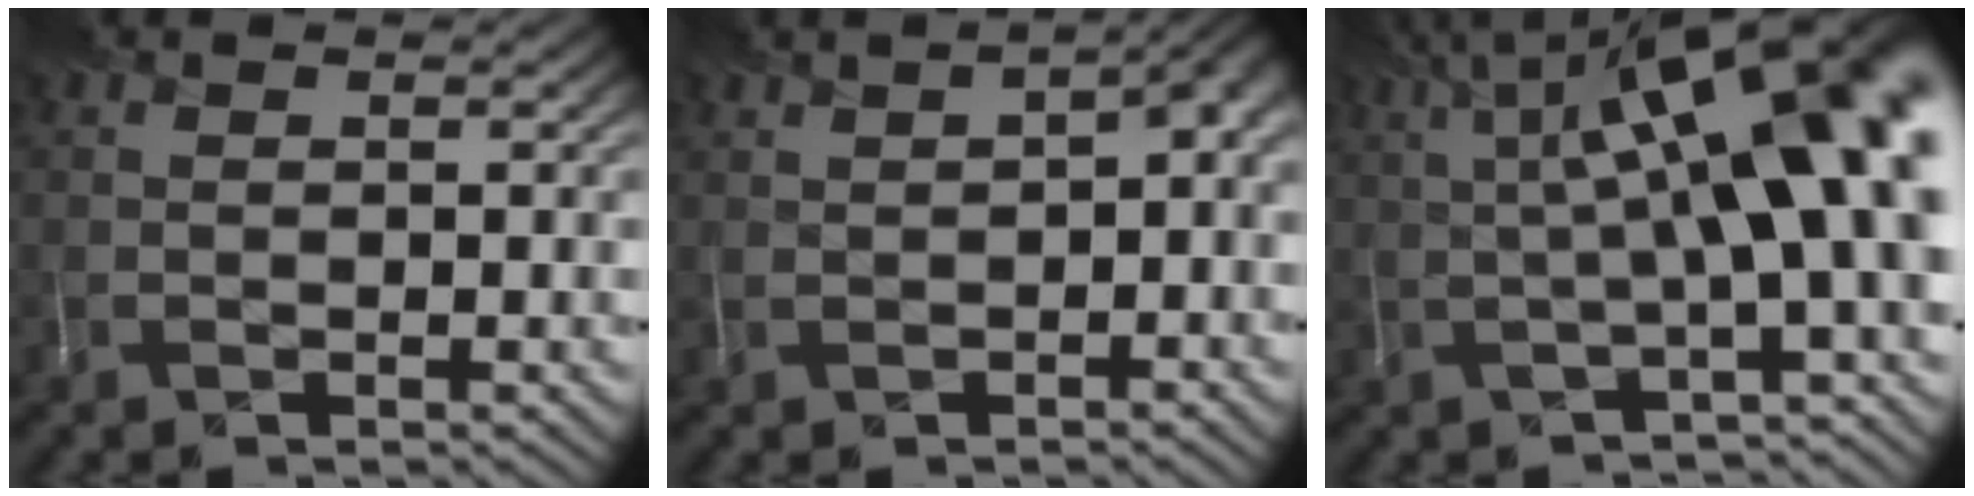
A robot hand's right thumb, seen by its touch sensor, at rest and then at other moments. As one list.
[{"total": 3.1, "force": [-0.4, 1.3, 2.8], "torque": [-0.041, 0.004, -0.002]}, {"total": 14.7, "force": [2.7, 4.3, 13.8], "torque": [-0.185, 0.018, 0.053]}]